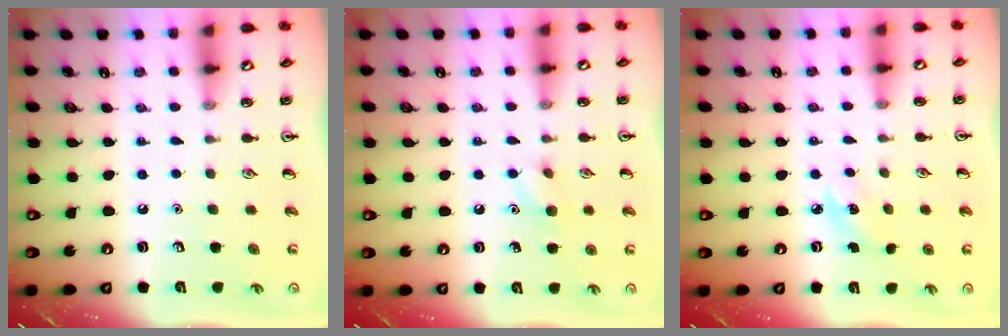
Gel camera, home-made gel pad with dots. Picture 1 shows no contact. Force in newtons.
{"total": 6.4, "press": 6.2, "slide": 1.4}
{"total": 4.0, "press": 3.8, "slide": 1.2}